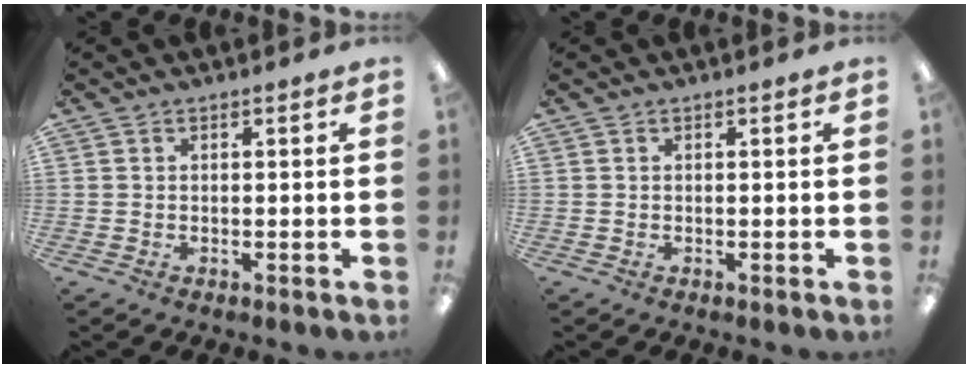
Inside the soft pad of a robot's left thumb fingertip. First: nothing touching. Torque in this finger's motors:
{"motor_torque": [0.00, 0.00, -0.04, -0.04, 0.00]}